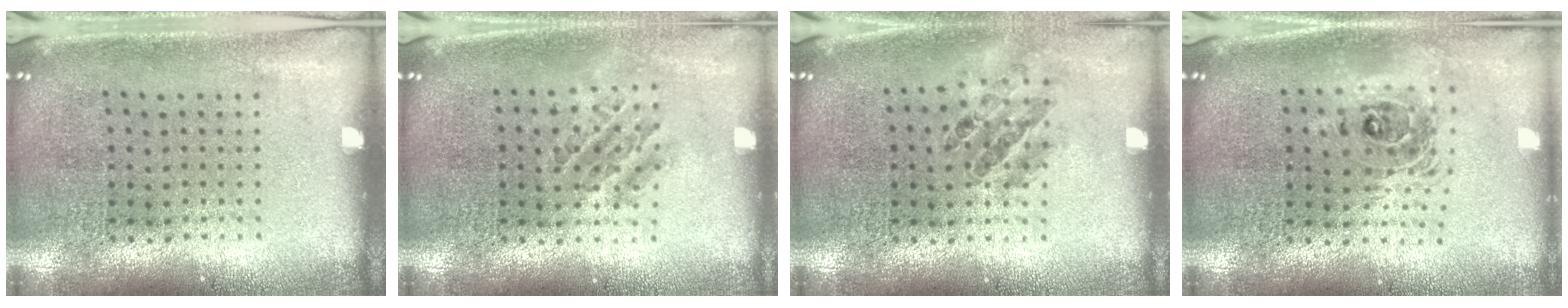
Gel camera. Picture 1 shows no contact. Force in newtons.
{"total": 1.1, "press": 1.0, "slide": 0.5}
{"total": 1.0, "press": 0.9, "slide": 0.3}
{"total": 1.9, "press": 1.4, "slide": 1.2}